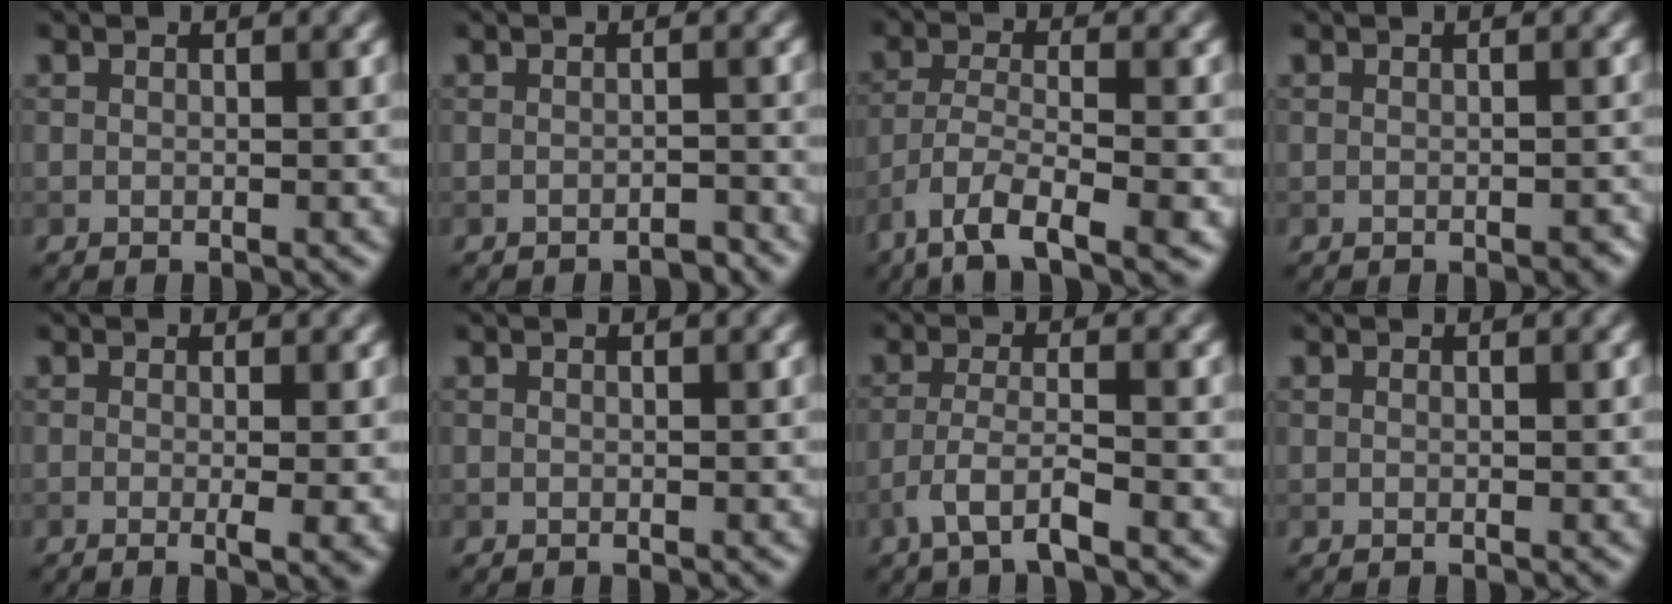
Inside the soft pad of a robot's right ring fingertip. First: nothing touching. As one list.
[{"total": 1.3, "force": [-1.2, 0.1, 0.4], "torque": [0.000, 0.004, -0.021]}, {"total": 7.1, "force": [-4.4, 2.1, 5.1], "torque": [-0.095, -0.005, -0.086]}, {"total": 0.8, "force": [-0.5, 0.3, 0.6], "torque": [-0.008, 0.000, -0.005]}, {"total": 3.1, "force": [-0.2, 0.9, 3.0], "torque": [-0.032, 0.000, -0.007]}, {"total": 0.0}, {"total": 3.3, "force": [-2.0, 0.6, 2.5], "torque": [-0.052, 0.003, -0.046]}, {"total": 0.0}]